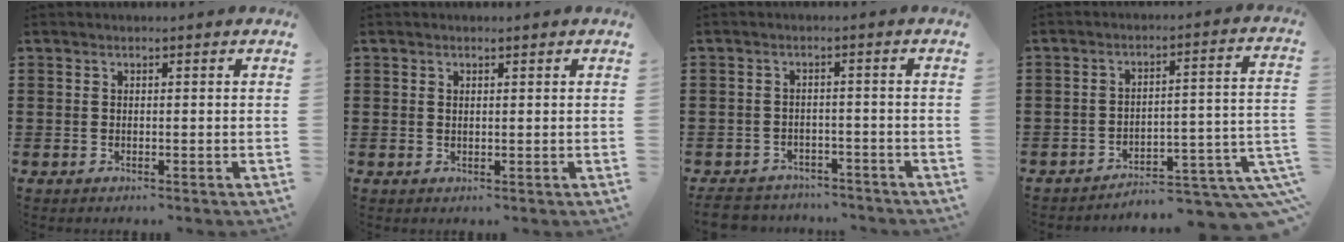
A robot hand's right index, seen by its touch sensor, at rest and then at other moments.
{"total": 0.6, "force": [0.4, 0.2, 0.3], "torque": [-0.008, 0.000, 0.008]}
{"total": 3.7, "force": [-3.5, 0.9, 0.5], "torque": [-0.019, 0.002, -0.075]}
{"total": 5.2, "force": [-4.5, 0.5, 2.6], "torque": [-0.043, -0.008, -0.089]}